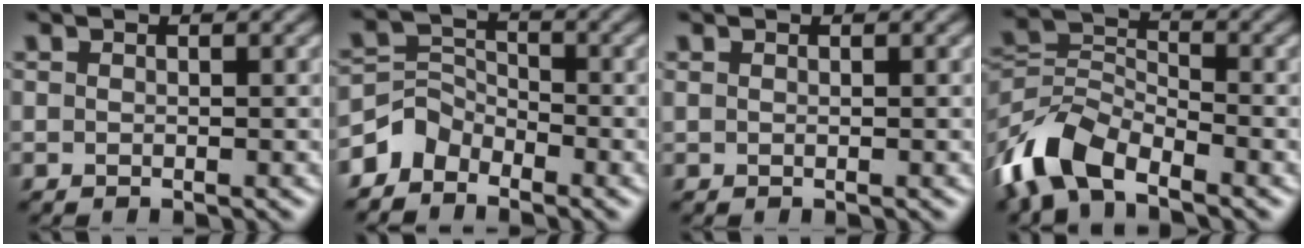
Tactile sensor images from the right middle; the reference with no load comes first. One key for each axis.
{"total": 3.1, "fx": -2.5, "fy": 1.8, "fz": 0.5, "tx": -0.009, "ty": 0.008, "tz": -0.060}
{"total": 0.0}
{"total": 7.2, "fx": -4.7, "fy": 3.5, "fz": 4.1, "tx": -0.083, "ty": 0.002, "tz": -0.108}